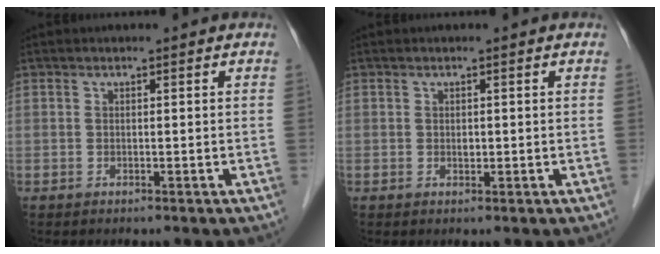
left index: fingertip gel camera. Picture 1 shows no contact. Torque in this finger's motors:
{"motor_torque": [0.04, 0.02, 0.00, 0.00]}